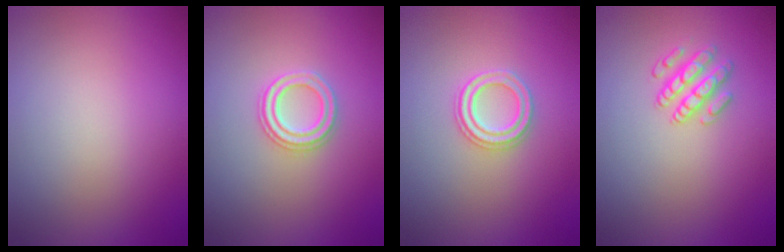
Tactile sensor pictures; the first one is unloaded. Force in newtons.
{"total": 2.4, "press": 2.3, "slide": 0.5}
{"total": 2.3, "press": 2.2, "slide": 0.4}
{"total": 2.5, "press": 2.4, "slide": 0.5}